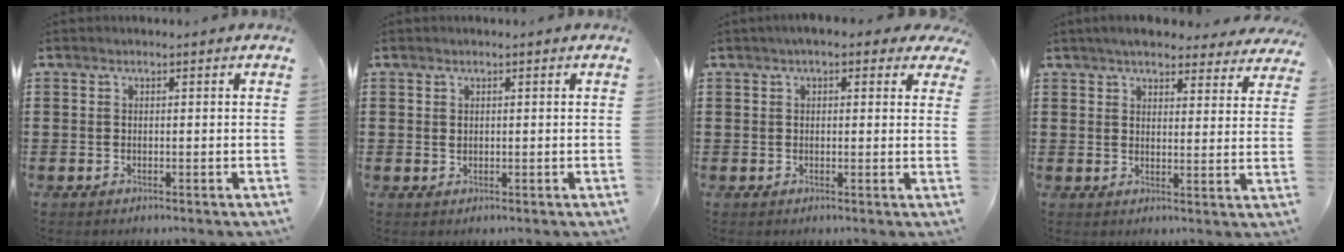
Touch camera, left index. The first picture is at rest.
{"total": 0.7, "force": [0.3, 0.5, 0.4], "torque": [-0.009, 0.005, 0.005]}
{"total": 2.5, "force": [1.5, 1.2, 1.5], "torque": [-0.037, 0.008, 0.026]}
{"total": 4.8, "force": [4.6, 0.8, 1.3], "torque": [-0.035, -0.016, 0.082]}